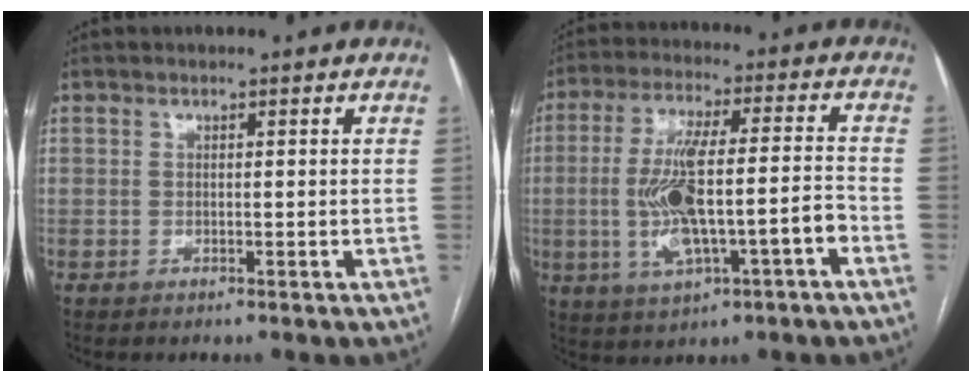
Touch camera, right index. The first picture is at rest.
{"total": 13.4, "force": [-3.4, 2.4, 12.8], "torque": [-0.246, 0.014, -0.050]}